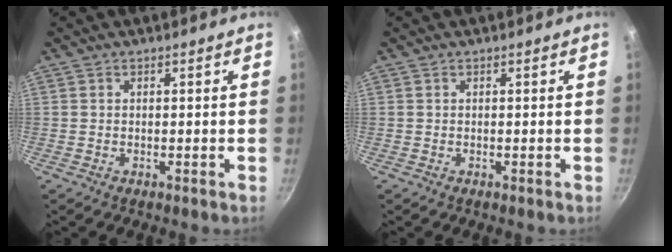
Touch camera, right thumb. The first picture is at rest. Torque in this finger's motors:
{"motor_torque": [0.00, 0.00, -0.14, 0.21, 0.00]}